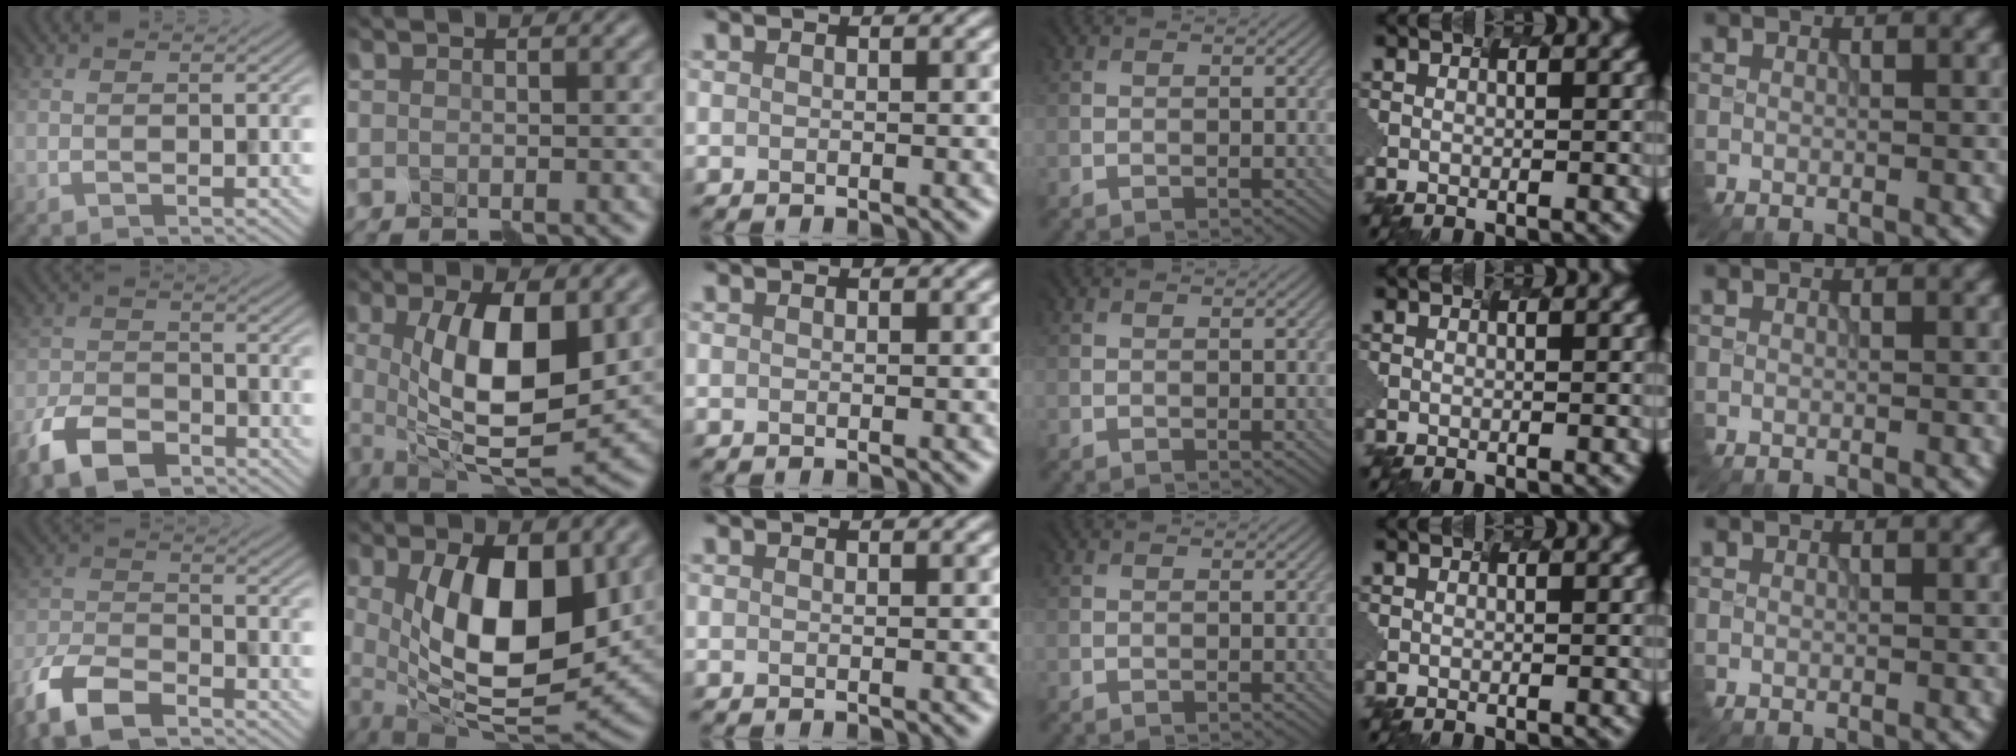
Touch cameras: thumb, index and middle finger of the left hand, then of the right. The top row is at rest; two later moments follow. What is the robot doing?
{"motion": "disassemble", "object": "velcro strap"}